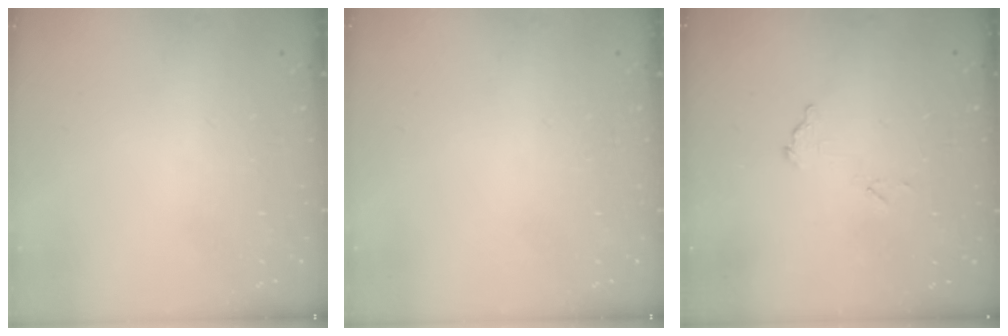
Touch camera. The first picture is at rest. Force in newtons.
{"total": 0.0}
{"total": 6.5, "press": 6.5, "slide": 0.4}